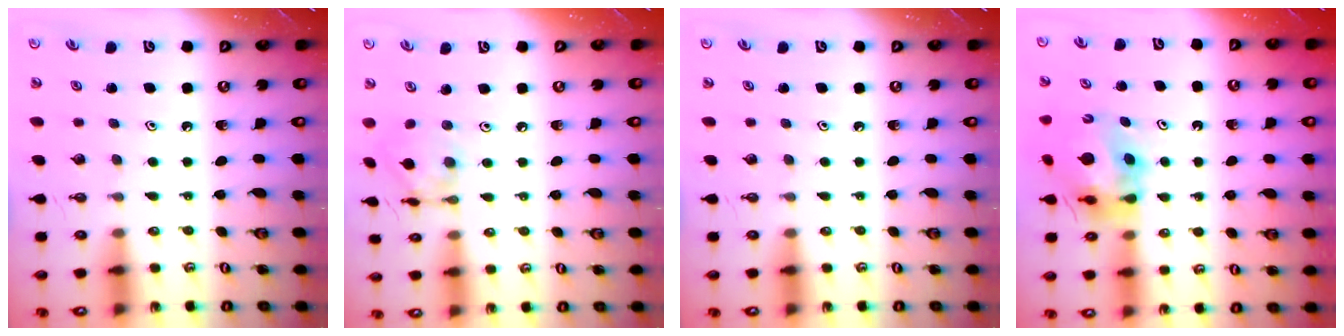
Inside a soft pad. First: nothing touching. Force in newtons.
{"total": 9.2, "press": 9.2, "slide": 0.7}
{"total": 0.0}
{"total": 11.6, "press": 11.5, "slide": 1.4}